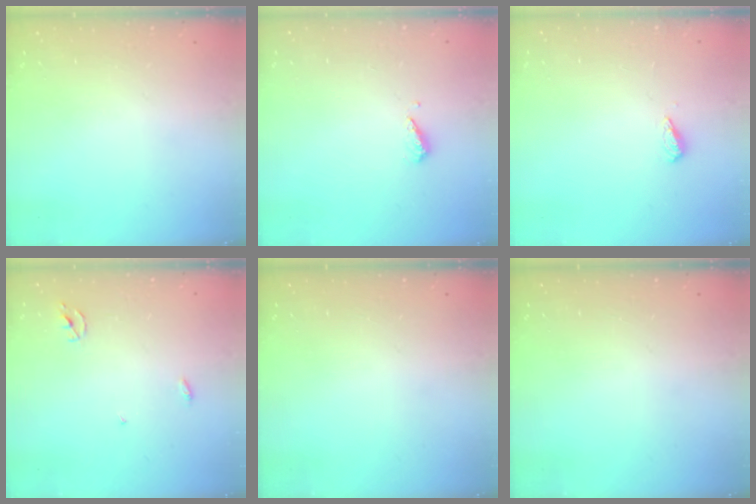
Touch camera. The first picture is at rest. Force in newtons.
{"total": 4.4, "press": 4.4, "slide": 0.5}
{"total": 2.7, "press": 2.6, "slide": 0.4}
{"total": 2.3, "press": 2.3, "slide": 0.2}
{"total": 0.0}
{"total": 0.0}